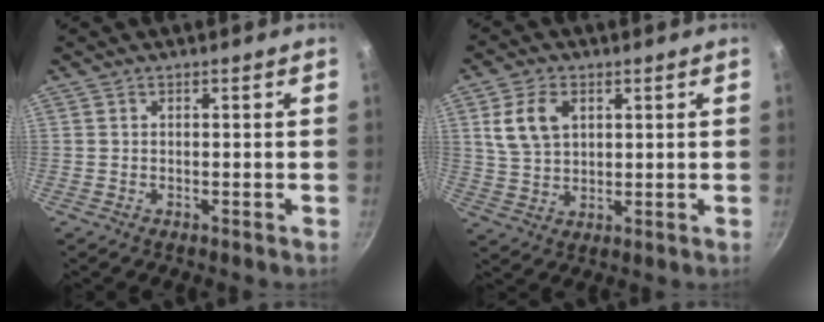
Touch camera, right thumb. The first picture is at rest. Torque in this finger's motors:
{"motor_torque": [-0.56, 0.67, 0.27, -0.03, 0.06]}